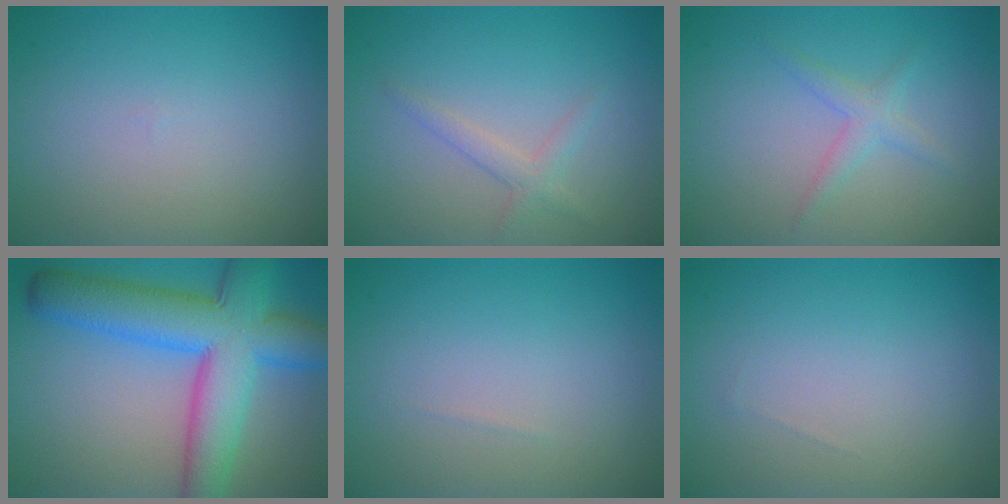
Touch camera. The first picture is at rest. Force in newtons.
{"total": 1.6, "press": 1.6, "slide": 0.1}
{"total": 1.8, "press": 1.8, "slide": 0.1}
{"total": 10.8, "press": 10.7, "slide": 0.5}
{"total": 0.0}
{"total": 0.0}